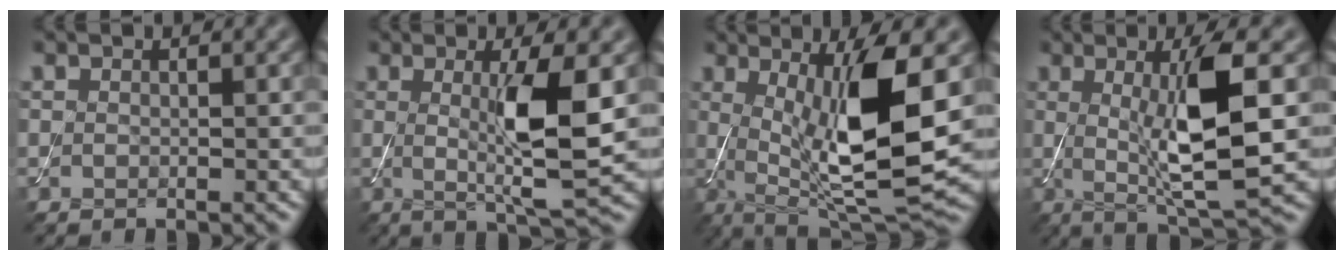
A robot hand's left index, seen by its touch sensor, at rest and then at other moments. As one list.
[{"total": 6.3, "force": [0.4, 1.0, 6.3], "torque": [-0.110, -0.012, 0.008]}, {"total": 11.5, "force": [1.1, 2.9, 11.0], "torque": [-0.179, -0.014, 0.027]}, {"total": 7.9, "force": [0.4, 1.4, 7.7], "torque": [-0.127, -0.011, 0.014]}]